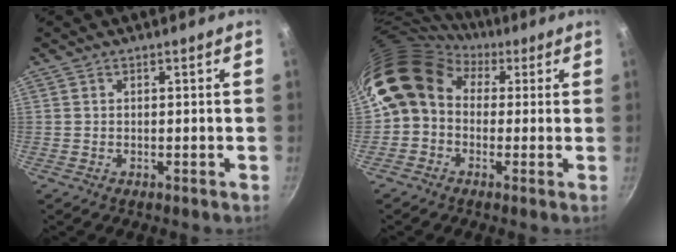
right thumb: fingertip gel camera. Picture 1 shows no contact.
{"total": 11.7, "force": [2.0, 9.2, 6.9], "torque": [-0.111, 0.025, 0.009]}